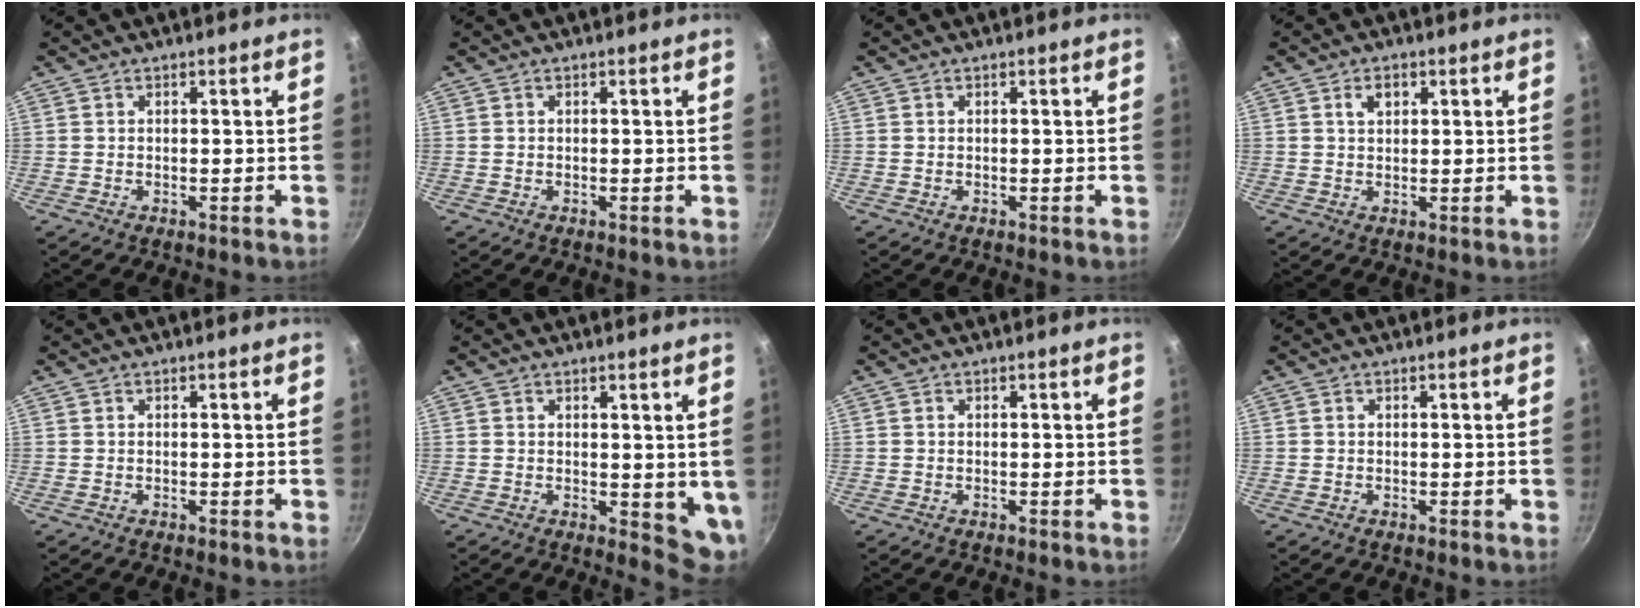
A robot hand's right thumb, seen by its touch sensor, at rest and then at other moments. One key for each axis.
{"total": 0.0}
{"total": 0.0}
{"total": 3.1, "fx": 1.2, "fy": 2.0, "fz": 2.0, "tx": -0.022, "ty": 0.001, "tz": 0.020}
{"total": 0.0}
{"total": 5.8, "fx": 1.7, "fy": 2.9, "fz": 4.7, "tx": -0.052, "ty": -0.022, "tz": 0.027}
{"total": 0.0}
{"total": 0.0}